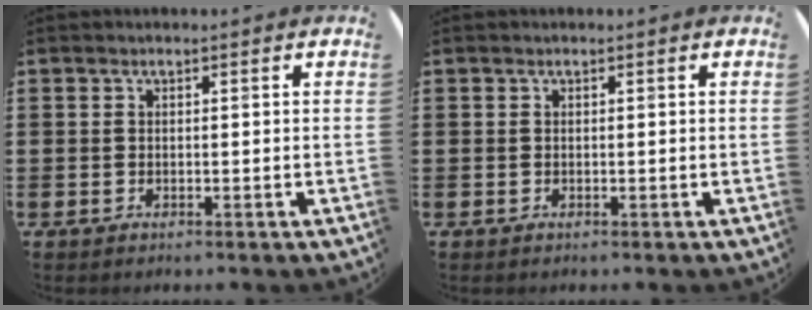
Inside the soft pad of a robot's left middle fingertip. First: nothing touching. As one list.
[{"total": 0.0}]